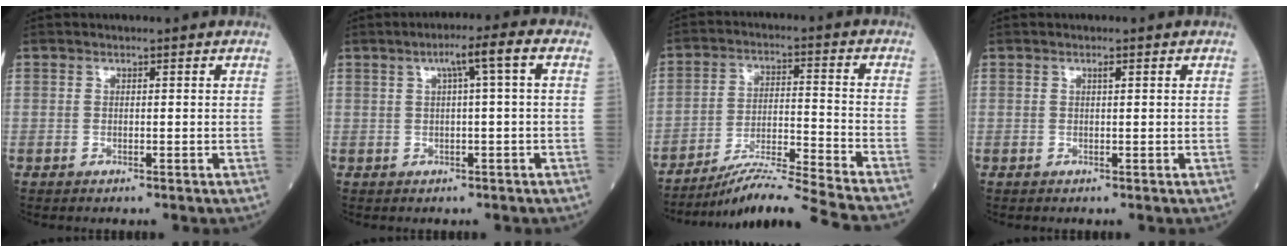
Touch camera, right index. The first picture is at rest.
{"total": 4.7, "force": [1.1, -0.5, 4.5], "torque": [-0.074, 0.016, 0.019]}
{"total": 16.1, "force": [-14.7, -2.4, 6.1], "torque": [-0.098, -0.018, -0.237]}
{"total": 0.7, "force": [0.3, 0.0, 0.6], "torque": [-0.012, 0.000, 0.005]}